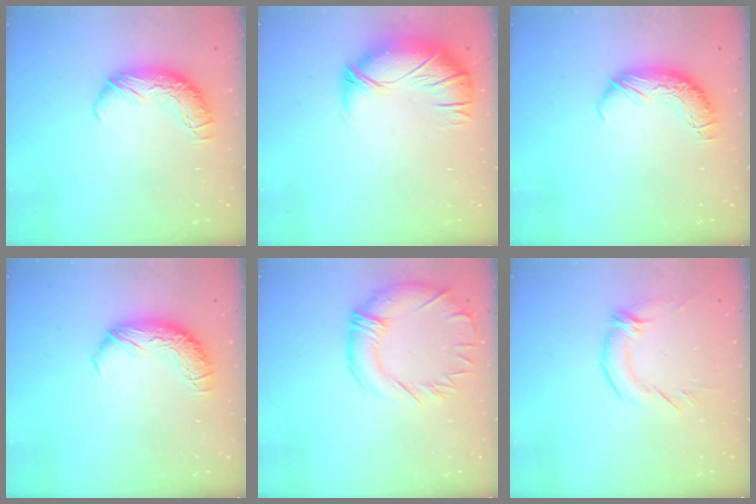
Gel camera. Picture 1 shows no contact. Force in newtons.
{"total": 2.6, "press": 1.0, "slide": 2.4}
{"total": 0.0}
{"total": 0.0}
{"total": 3.0, "press": 2.7, "slide": 1.3}
{"total": 2.3, "press": 0.8, "slide": 2.1}